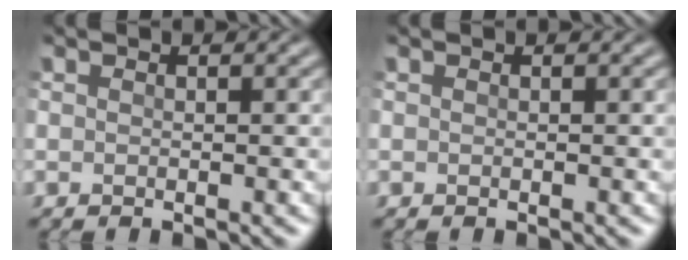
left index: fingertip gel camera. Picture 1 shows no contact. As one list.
[{"total": 0.0}]